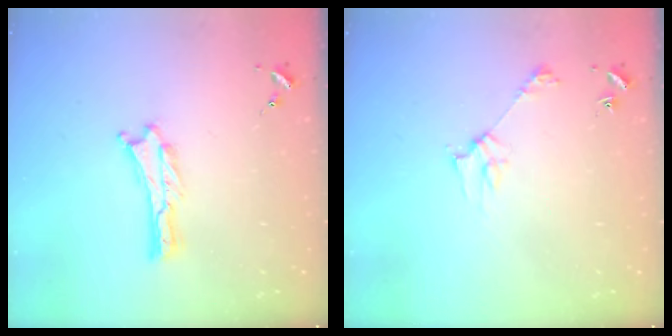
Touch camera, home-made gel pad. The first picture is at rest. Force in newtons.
{"total": 3.1, "press": 3.1, "slide": 0.3}